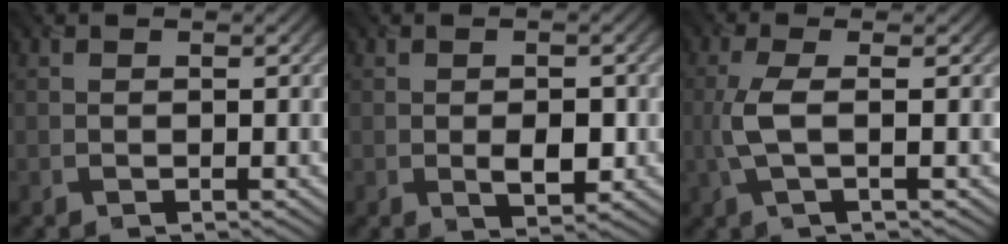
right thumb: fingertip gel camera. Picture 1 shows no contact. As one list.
[{"total": 2.8, "force": [-0.6, 1.5, 2.3], "torque": [-0.039, -0.007, -0.007]}, {"total": 3.8, "force": [-0.4, 0.8, 3.7], "torque": [-0.092, 0.005, -0.015]}]